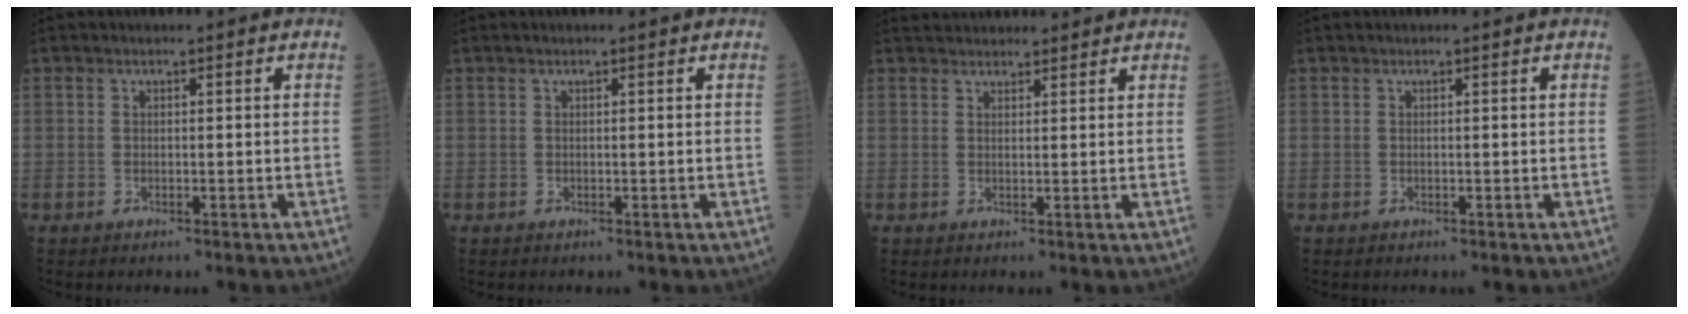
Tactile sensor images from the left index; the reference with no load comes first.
{"total": 1.2, "force": [1.0, 0.0, 0.6], "torque": [-0.010, 0.017, 0.018]}
{"total": 6.9, "force": [6.5, 1.3, 1.6], "torque": [-0.020, 0.034, 0.091]}
{"total": 0.6, "force": [0.5, 0.0, 0.3], "torque": [-0.008, 0.011, 0.010]}